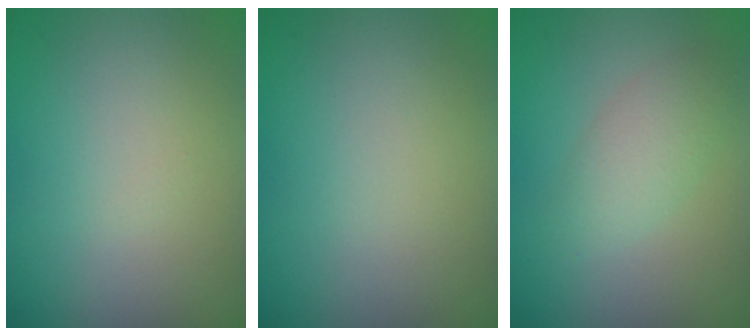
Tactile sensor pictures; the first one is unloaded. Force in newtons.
{"total": 0.0}
{"total": 2.7, "press": 2.7, "slide": 0.1}